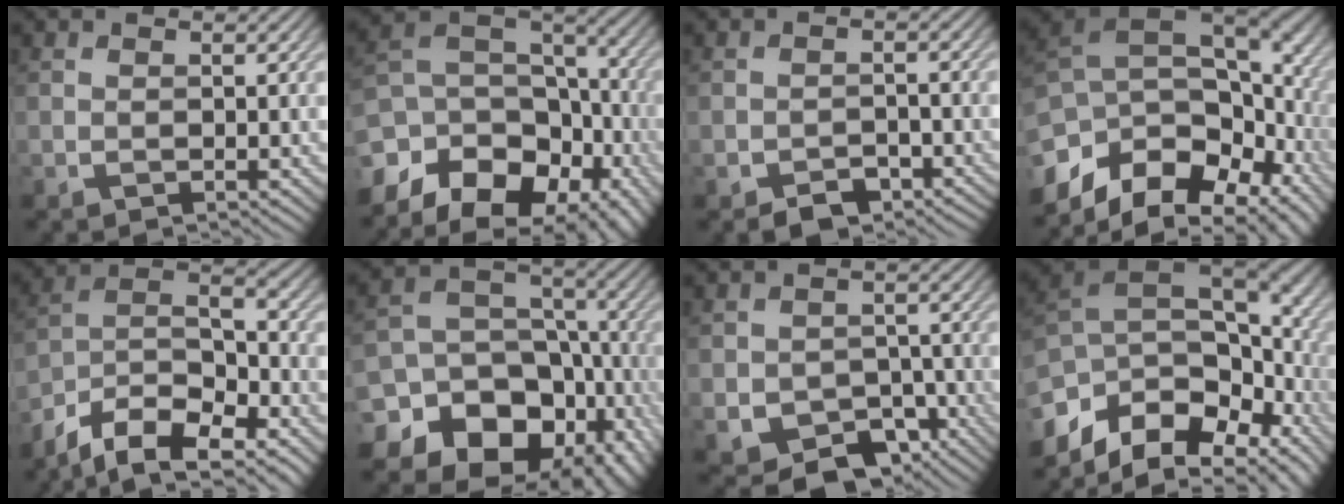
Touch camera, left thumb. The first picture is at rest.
{"total": 15.1, "force": [-7.5, 9.8, 8.7], "torque": [-0.189, -0.035, -0.094]}
{"total": 3.5, "force": [-2.6, 1.9, 1.4], "torque": [-0.018, -0.001, -0.041]}
{"total": 15.8, "force": [-5.5, 9.8, 11.1], "torque": [-0.246, -0.019, -0.075]}
{"total": 12.3, "force": [-8.5, 5.2, 7.3], "torque": [-0.147, -0.012, -0.162]}
{"total": 20.3, "force": [-10.6, 15.2, 8.3], "torque": [-0.166, -0.049, -0.157]}
{"total": 8.2, "force": [-4.4, 5.9, 3.6], "torque": [-0.059, -0.021, -0.062]}
{"total": 14.3, "force": [-5.3, 8.4, 10.3], "torque": [-0.252, -0.017, -0.075]}